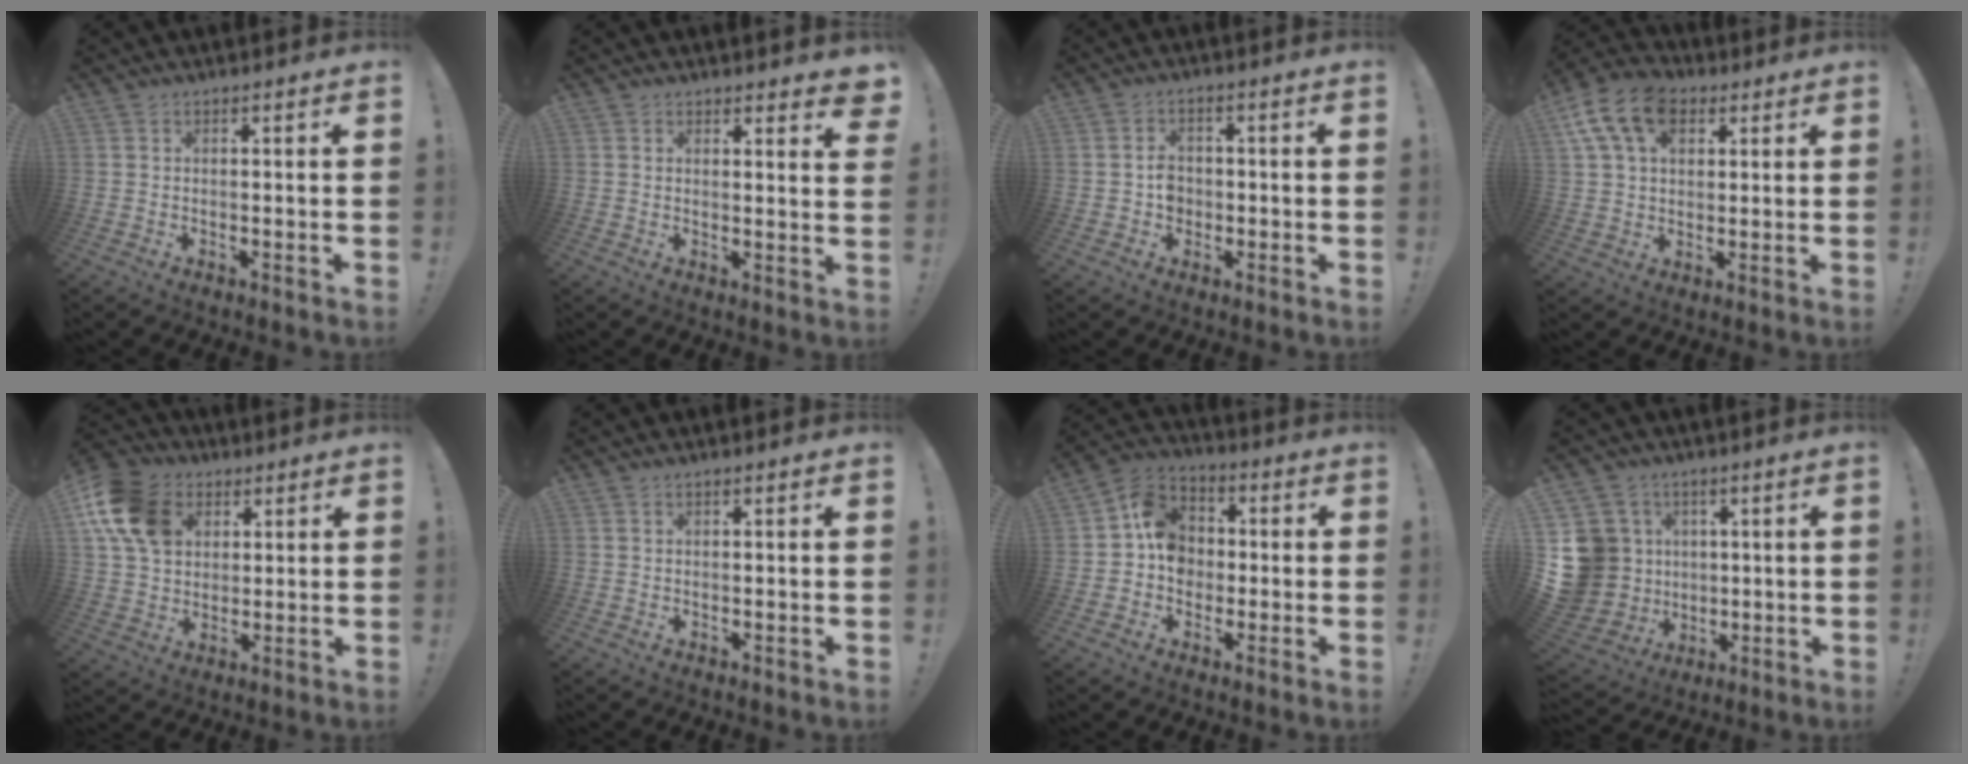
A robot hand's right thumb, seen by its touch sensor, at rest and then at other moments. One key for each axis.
{"total": 2.6, "fx": 2.3, "fy": 0.8, "fz": 0.8, "tx": 0.001, "ty": -0.018, "tz": 0.040}
{"total": 5.2, "fx": -0.6, "fy": 4.2, "fz": 3.0, "tx": -0.043, "ty": 0.007, "tz": -0.009}
{"total": 14.2, "fx": 5.9, "fy": 9.5, "fz": 8.7, "tx": -0.153, "ty": -0.011, "tz": 0.114}
{"total": 16.0, "fx": 5.6, "fy": 12.3, "fz": 8.5, "tx": -0.152, "ty": -0.013, "tz": 0.114}
{"total": 0.0}
{"total": 11.5, "fx": 0.0, "fy": 10.1, "fz": 5.6, "tx": -0.080, "ty": 0.021, "tz": 0.007}
{"total": 14.0, "fx": 1.2, "fy": 13.1, "fz": 4.6, "tx": -0.108, "ty": 0.000, "tz": 0.048}